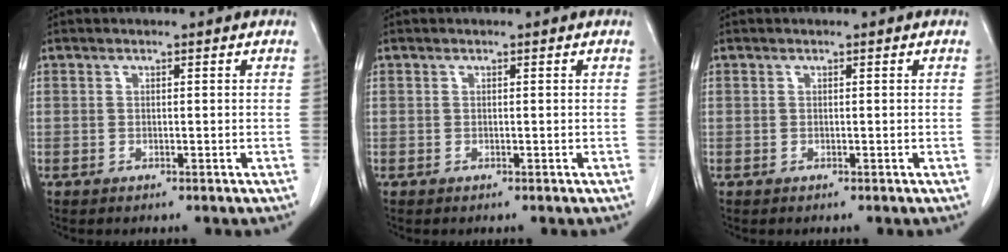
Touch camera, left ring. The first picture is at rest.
{"total": 0.0}
{"total": 0.0}